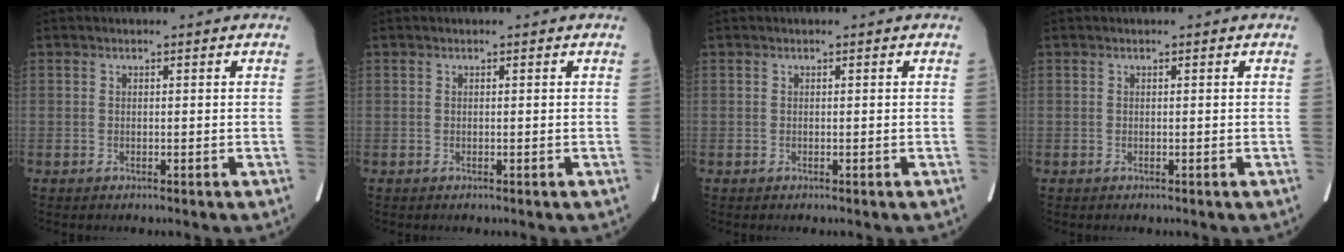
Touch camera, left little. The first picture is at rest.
{"total": 0.0}
{"total": 0.0}
{"total": 0.0}